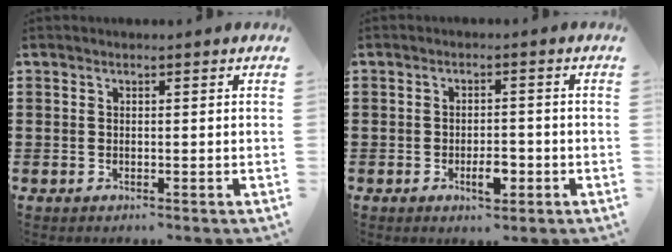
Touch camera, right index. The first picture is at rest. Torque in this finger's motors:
{"motor_torque": [0.54, 0.62, 0.11, 0.08]}